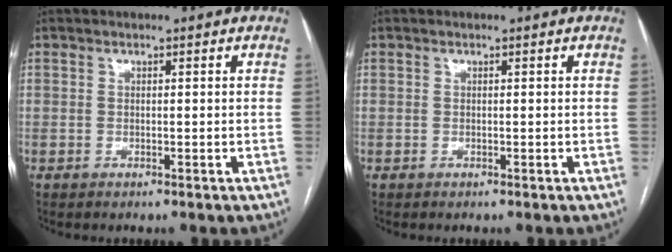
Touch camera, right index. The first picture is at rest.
{"total": 0.0}